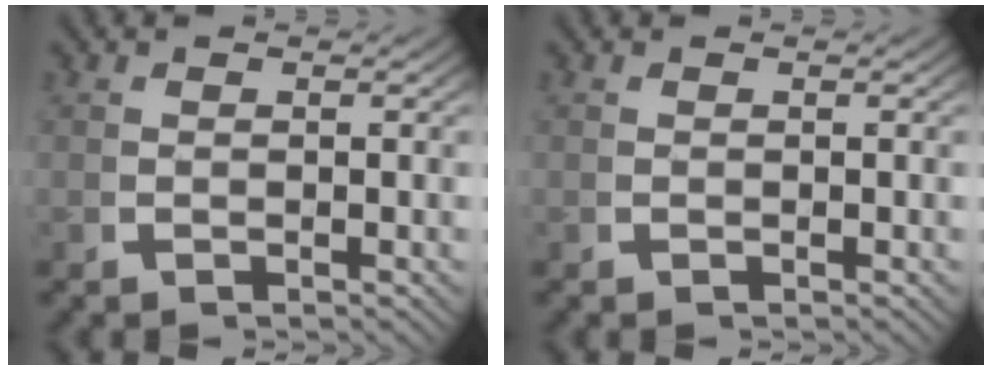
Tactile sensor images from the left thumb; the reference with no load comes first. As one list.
[{"total": 0.0}]